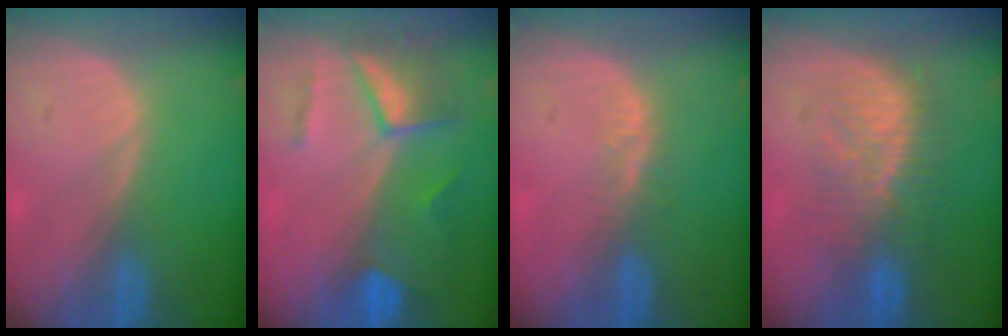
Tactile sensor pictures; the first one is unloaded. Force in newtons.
{"total": 7.4, "press": 6.5, "slide": 3.4}
{"total": 2.4, "press": 1.8, "slide": 1.5}
{"total": 8.0, "press": 7.8, "slide": 1.6}